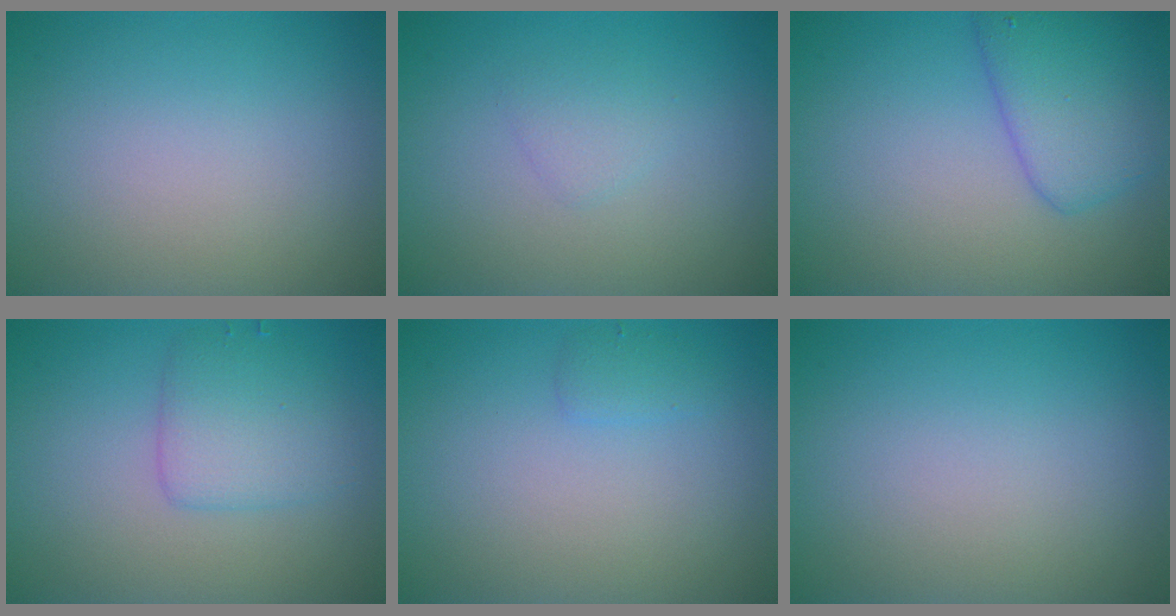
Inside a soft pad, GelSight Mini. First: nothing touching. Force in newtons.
{"total": 1.1, "press": 1.1, "slide": 0.0}
{"total": 4.4, "press": 4.3, "slide": 0.3}
{"total": 3.1, "press": 3.1, "slide": 0.2}
{"total": 1.0, "press": 0.9, "slide": 0.1}
{"total": 0.0}